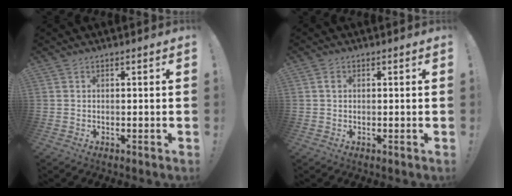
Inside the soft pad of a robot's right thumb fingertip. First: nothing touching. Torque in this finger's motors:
{"motor_torque": [0.57, -0.72, 0.13, -0.25, 0.00]}